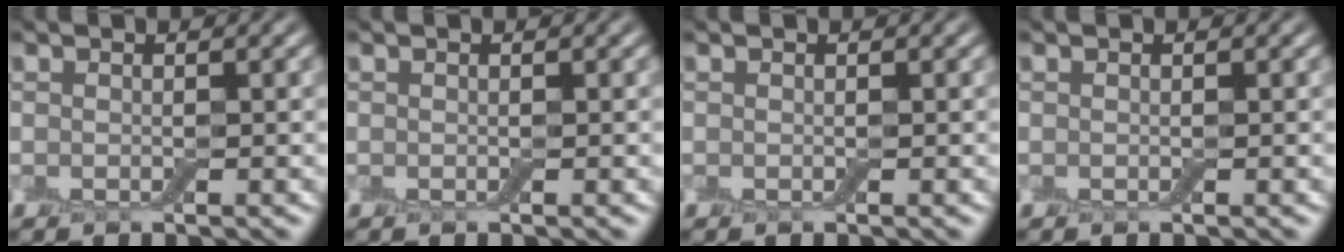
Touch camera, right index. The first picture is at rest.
{"total": 0.0}
{"total": 0.0}
{"total": 0.0}